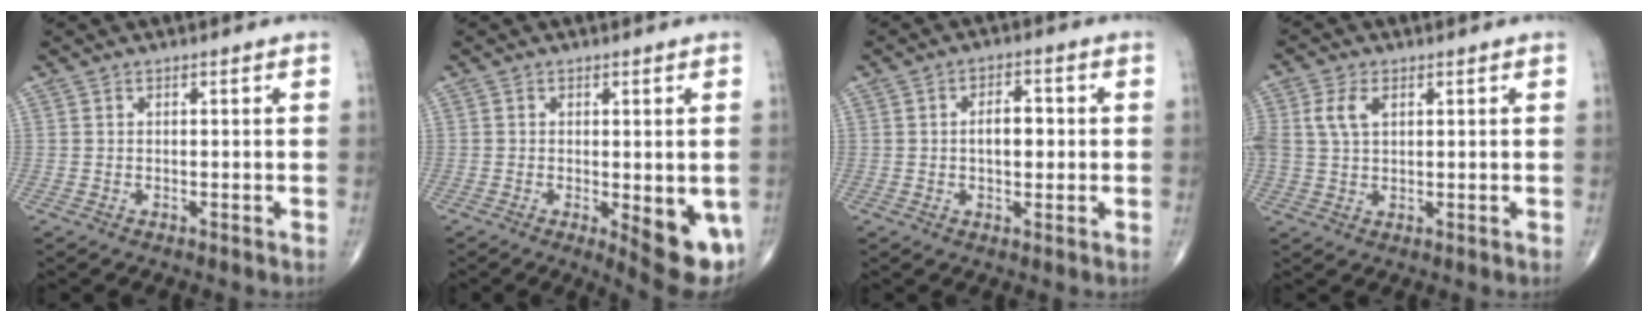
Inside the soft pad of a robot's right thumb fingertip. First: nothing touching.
{"total": 9.9, "force": [-2.5, 3.5, 9.0], "torque": [-0.106, -0.019, -0.024]}
{"total": 5.2, "force": [0.1, 2.9, 4.4], "torque": [-0.062, 0.009, -0.001]}
{"total": 5.2, "force": [1.6, 3.0, 3.9], "torque": [-0.089, 0.006, 0.034]}